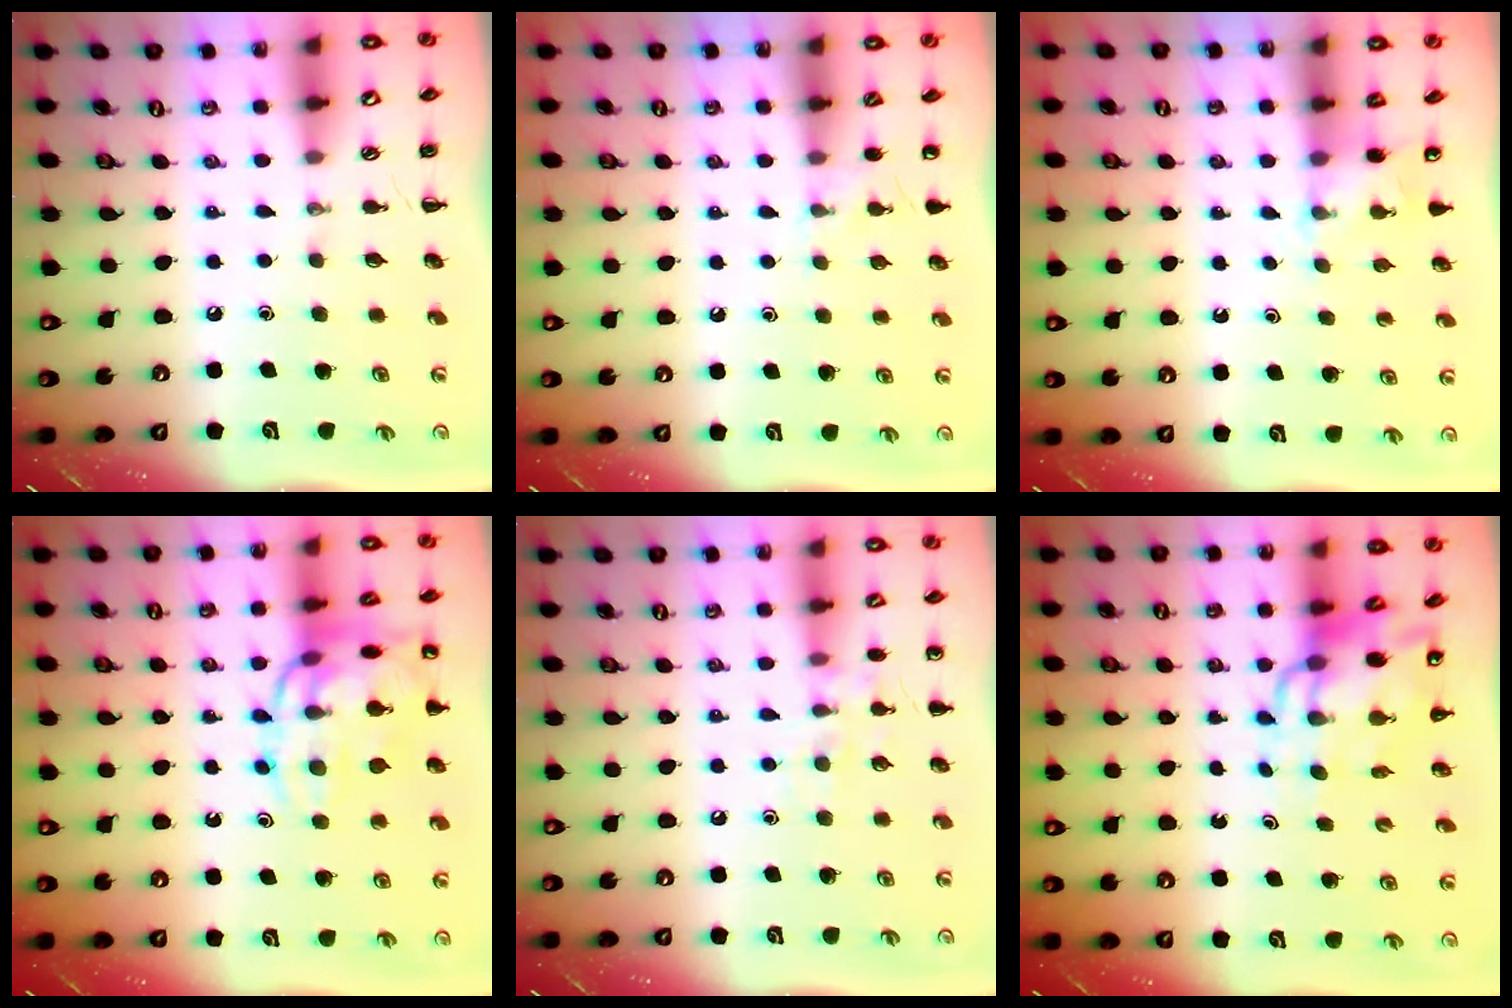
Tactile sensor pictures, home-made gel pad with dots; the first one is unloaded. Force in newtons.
{"total": 3.7, "press": 3.6, "slide": 1.1}
{"total": 4.9, "press": 4.8, "slide": 1.0}
{"total": 16.2, "press": 16.2, "slide": 1.6}
{"total": 7.6, "press": 7.5, "slide": 1.2}
{"total": 12.8, "press": 12.2, "slide": 3.9}